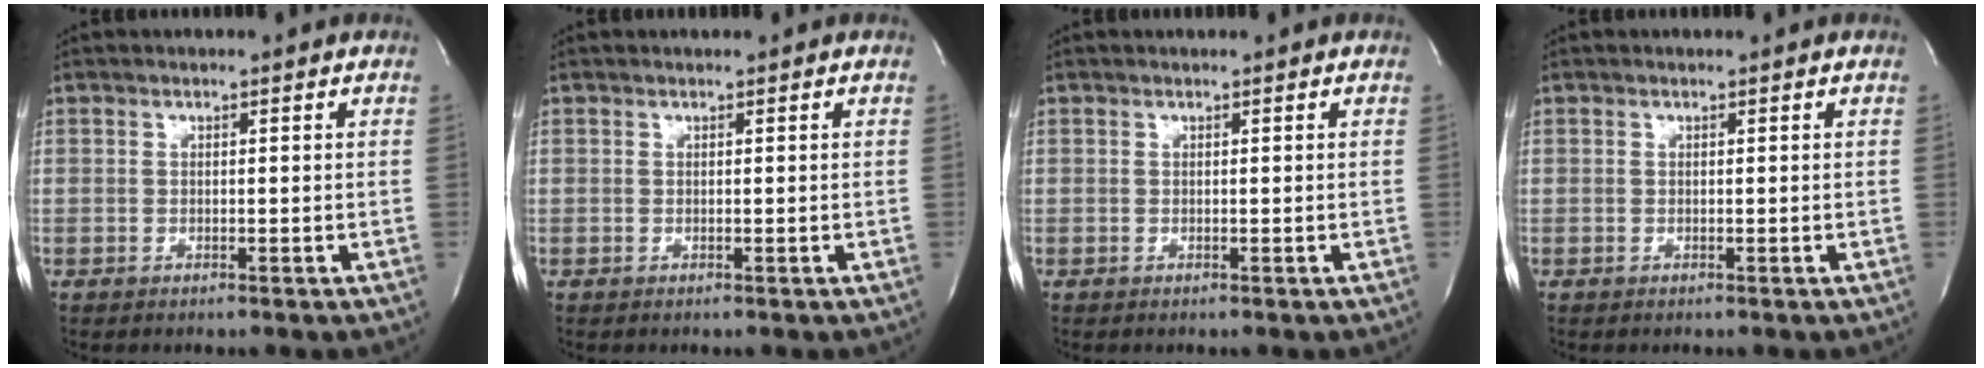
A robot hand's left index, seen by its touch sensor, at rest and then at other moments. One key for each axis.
{"total": 0.0}
{"total": 0.0}
{"total": 0.0}